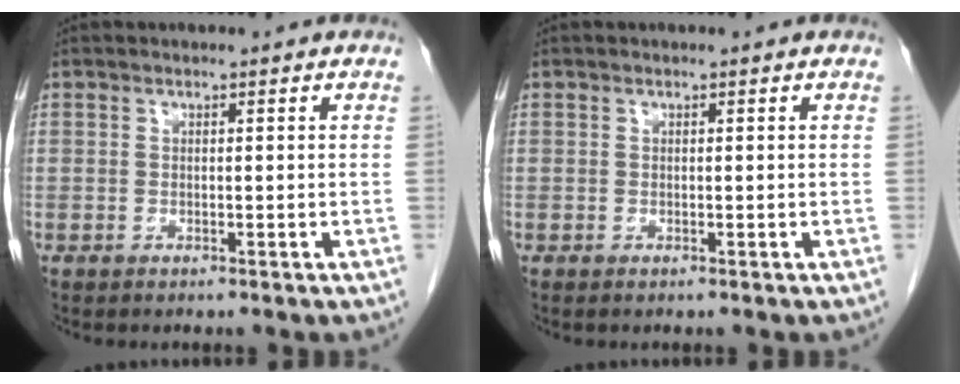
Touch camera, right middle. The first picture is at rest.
{"total": 0.0}